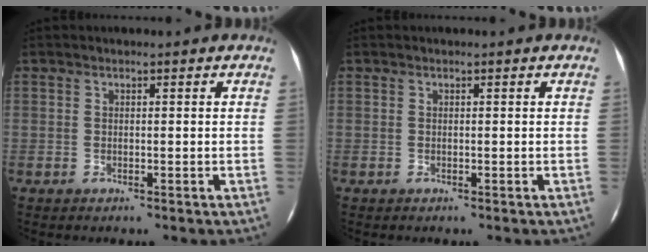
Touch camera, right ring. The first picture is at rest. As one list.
[{"total": 0.0}]